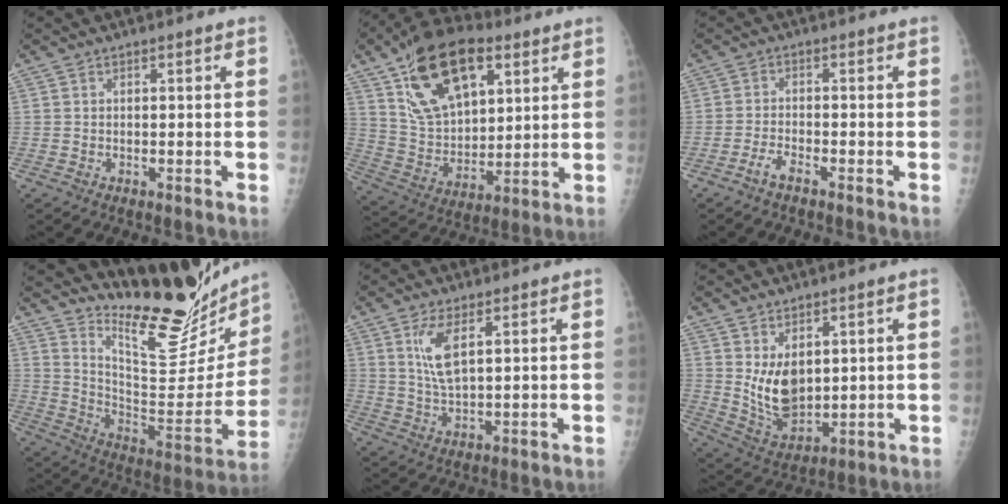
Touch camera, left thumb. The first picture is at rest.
{"total": 20.9, "force": [10.0, 11.4, 14.4], "torque": [-0.212, -0.028, 0.182]}
{"total": 2.4, "force": [-1.8, 0.5, 1.5], "torque": [-0.038, 0.009, -0.038]}
{"total": 24.4, "force": [20.8, 6.2, 11.1], "torque": [-0.125, -0.158, 0.308]}
{"total": 6.4, "force": [2.6, 2.3, 5.4], "torque": [-0.106, -0.016, 0.059]}
{"total": 9.2, "force": [2.5, 5.6, 6.9], "torque": [-0.101, -0.031, 0.069]}